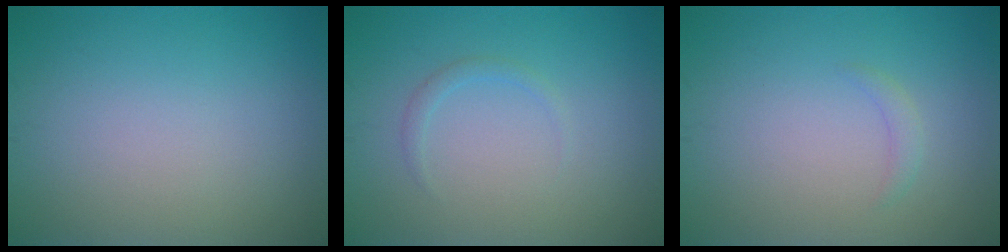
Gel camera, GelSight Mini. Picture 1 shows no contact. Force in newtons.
{"total": 0.9, "press": 0.9, "slide": 0.1}
{"total": 0.8, "press": 0.8, "slide": 0.1}